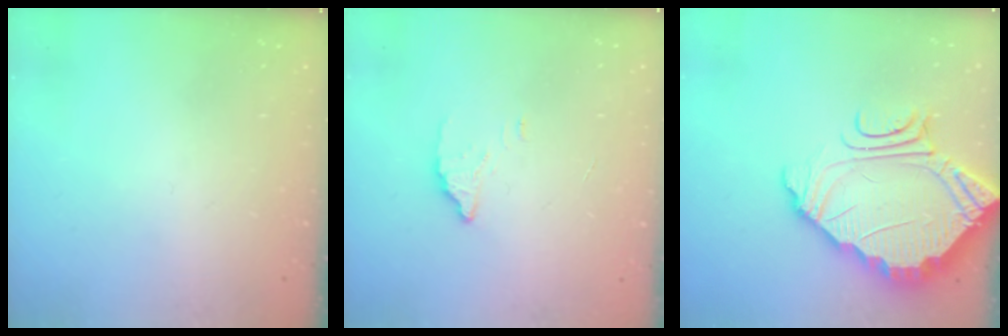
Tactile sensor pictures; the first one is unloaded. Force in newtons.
{"total": 1.9, "press": 1.9, "slide": 0.0}
{"total": 8.6, "press": 8.5, "slide": 0.6}